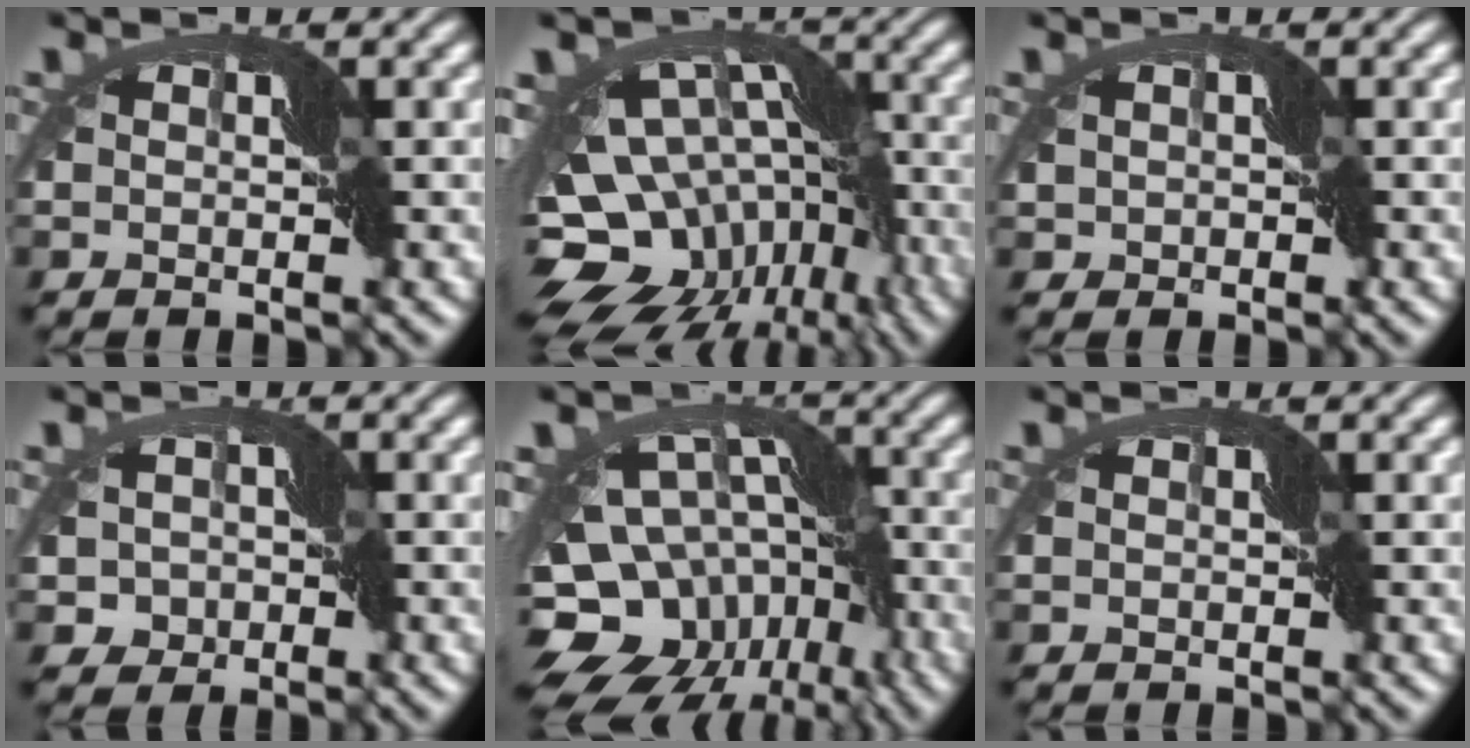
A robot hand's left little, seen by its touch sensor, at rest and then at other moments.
{"total": 15.2, "force": [-4.8, 10.2, 10.1], "torque": [-0.187, -0.001, -0.039]}
{"total": 1.1, "force": [-0.1, 1.1, 0.3], "torque": [-0.004, 0.003, -0.006]}
{"total": 3.2, "force": [-1.5, 2.6, 1.0], "torque": [-0.001, 0.012, -0.032]}
{"total": 13.4, "force": [-4.3, 9.8, 8.1], "torque": [-0.151, 0.002, -0.054]}
{"total": 0.0}